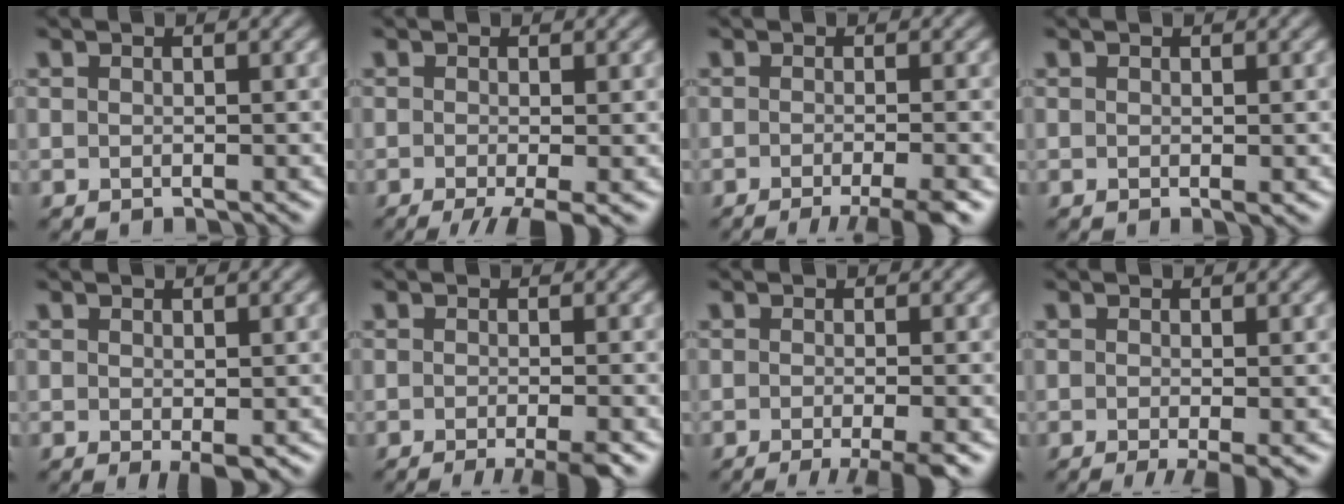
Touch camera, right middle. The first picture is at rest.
{"total": 3.9, "force": [-2.0, 0.8, 3.3], "torque": [-0.052, -0.008, -0.035]}
{"total": 4.6, "force": [-2.7, 0.9, 3.6], "torque": [-0.038, -0.003, -0.045]}
{"total": 0.5, "force": [-0.1, 0.0, 0.5], "torque": [-0.007, -0.002, -0.001]}
{"total": 1.5, "force": [-0.3, 0.4, 1.4], "torque": [-0.021, -0.006, -0.004]}
{"total": 4.3, "force": [-2.5, 0.8, 3.4], "torque": [-0.038, -0.004, -0.040]}
{"total": 4.6, "force": [-2.6, 0.9, 3.8], "torque": [-0.042, -0.005, -0.042]}
{"total": 3.0, "force": [-1.3, 0.5, 2.6], "torque": [-0.041, -0.010, -0.021]}